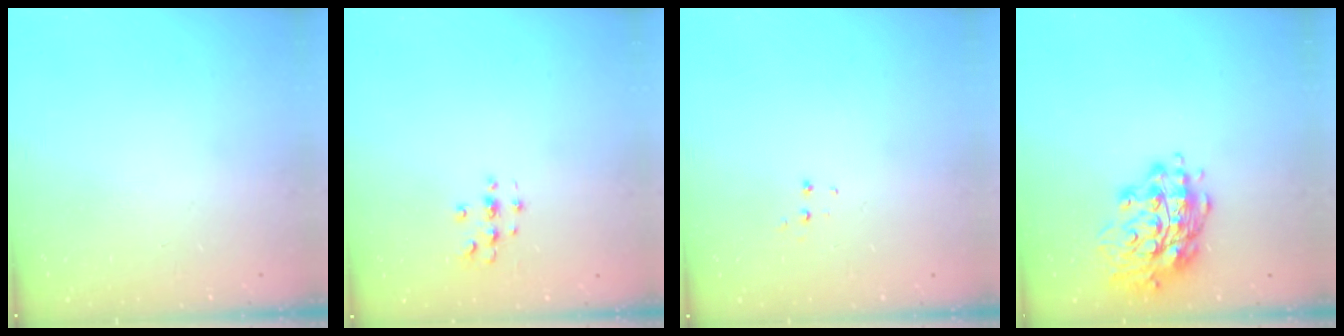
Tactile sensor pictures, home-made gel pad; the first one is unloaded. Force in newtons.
{"total": 3.0, "press": 3.0, "slide": 0.3}
{"total": 4.5, "press": 4.5, "slide": 0.4}
{"total": 16.9, "press": 16.6, "slide": 3.1}